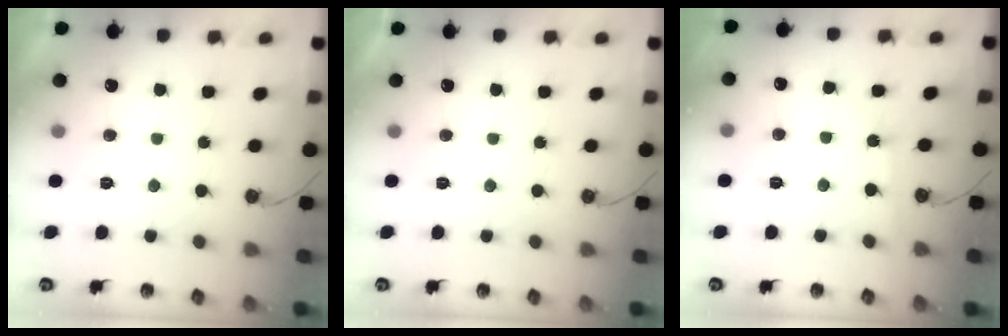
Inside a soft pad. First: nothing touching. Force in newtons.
{"total": 0.0}
{"total": 5.1, "press": 5.0, "slide": 0.8}